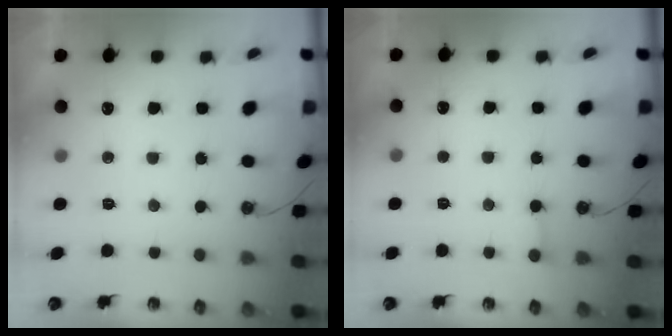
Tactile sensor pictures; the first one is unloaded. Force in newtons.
{"total": 3.2, "press": 3.2, "slide": 0.2}